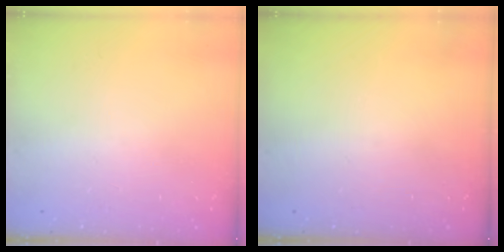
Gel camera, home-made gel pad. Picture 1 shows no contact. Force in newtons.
{"total": 0.0}